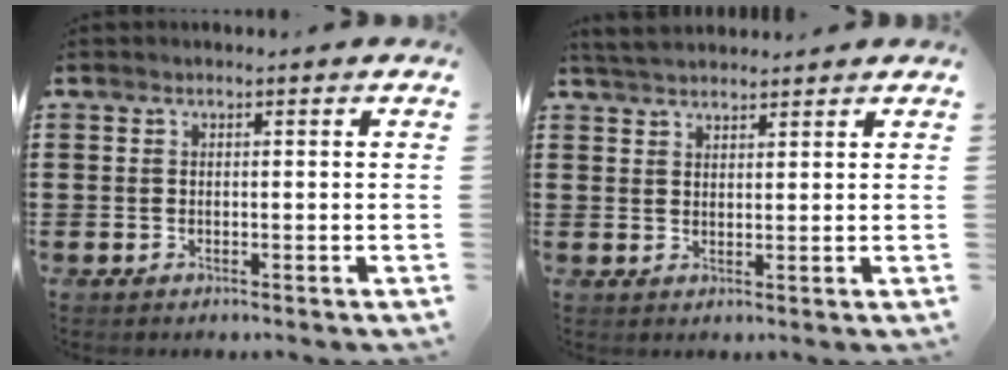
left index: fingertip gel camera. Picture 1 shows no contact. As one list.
[{"total": 3.4, "force": [3.2, 0.7, 1.0], "torque": [-0.027, -0.001, 0.061]}]